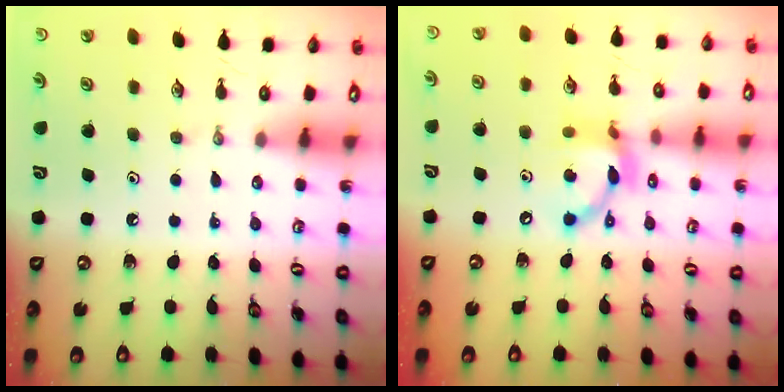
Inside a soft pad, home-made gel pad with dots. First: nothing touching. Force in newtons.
{"total": 11.9, "press": 11.9, "slide": 0.9}